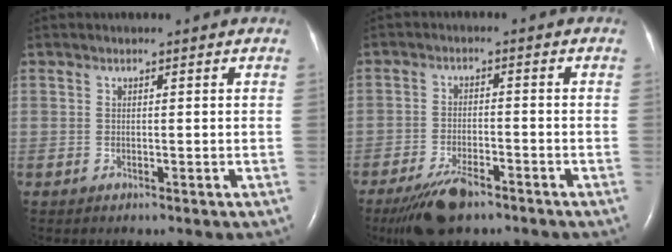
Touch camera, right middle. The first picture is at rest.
{"total": 7.3, "force": [-5.4, 2.1, 4.5], "torque": [-0.092, -0.013, -0.095]}